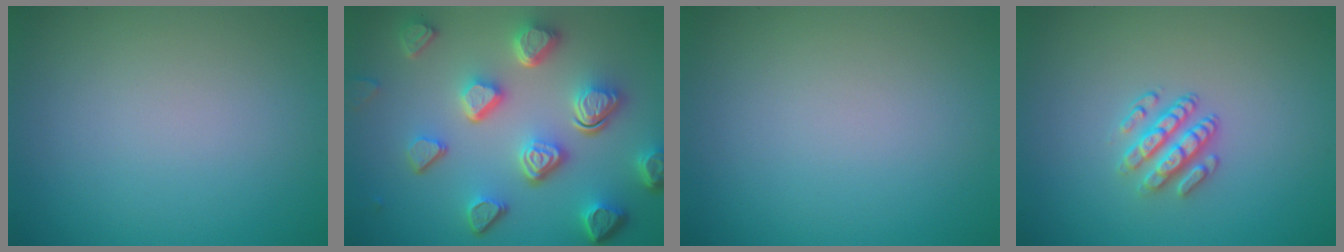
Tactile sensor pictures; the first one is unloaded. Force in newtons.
{"total": 7.3, "press": 5.6, "slide": 4.7}
{"total": 0.0}
{"total": 2.9, "press": 2.5, "slide": 1.6}